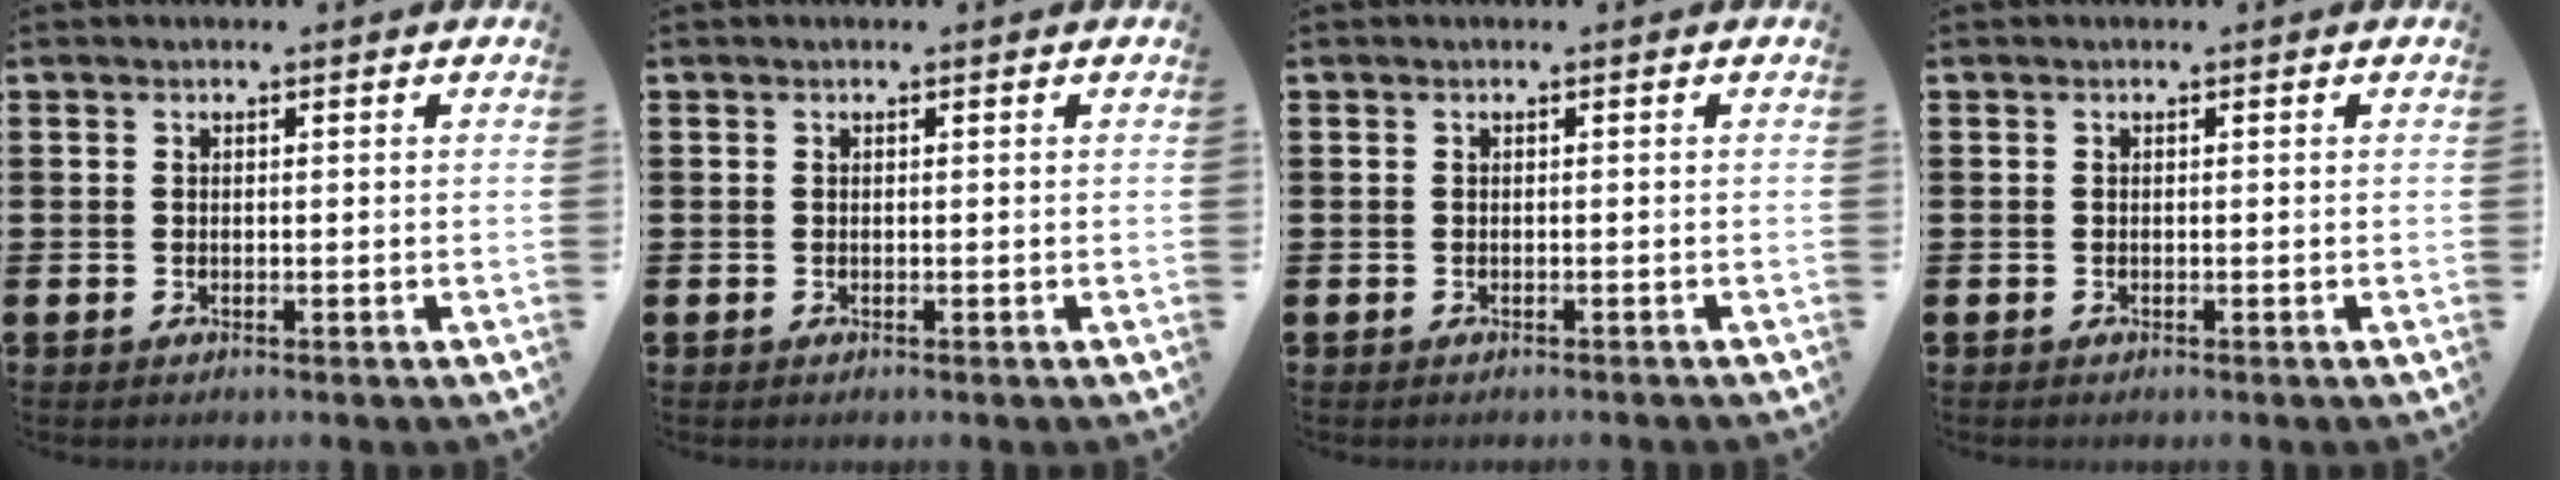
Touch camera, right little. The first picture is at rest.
{"total": 0.0}
{"total": 0.0}
{"total": 0.0}